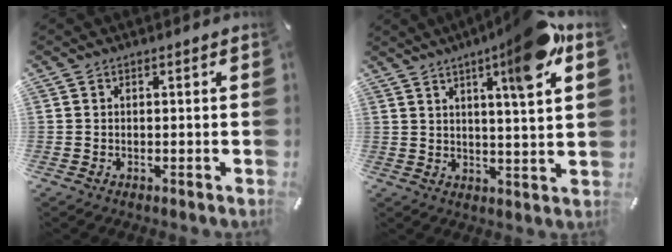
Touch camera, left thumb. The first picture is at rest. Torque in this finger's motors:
{"motor_torque": [0.70, 0.80, 1.31, -1.46, 0.37]}